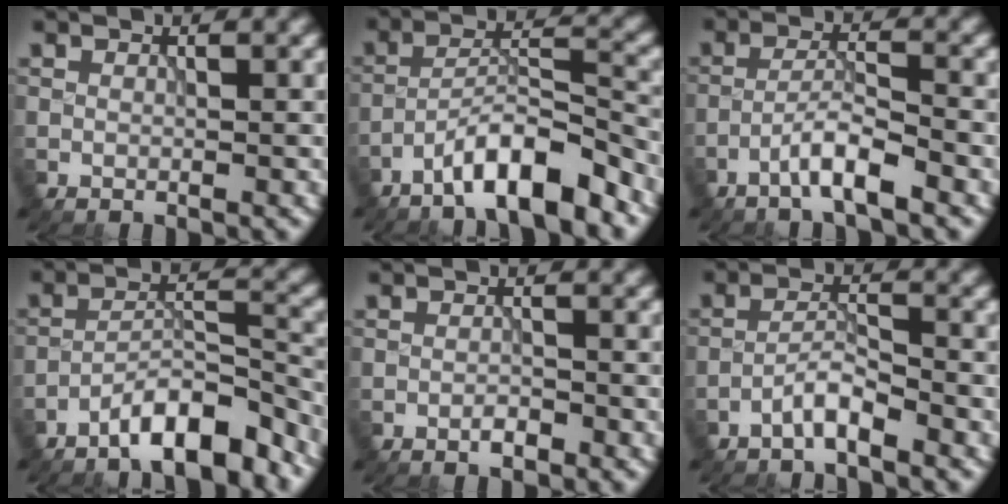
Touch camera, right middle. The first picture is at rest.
{"total": 6.7, "force": [-4.8, 1.2, 4.6], "torque": [-0.072, 0.013, -0.084]}
{"total": 3.6, "force": [-2.3, 0.3, 2.7], "torque": [-0.049, 0.013, -0.050]}
{"total": 6.6, "force": [-5.2, 1.4, 3.8], "torque": [-0.053, 0.008, -0.089]}
{"total": 1.2, "force": [-0.8, 0.4, 0.8], "torque": [-0.014, 0.001, -0.015]}
{"total": 2.3, "force": [-1.8, 0.2, 1.4], "torque": [-0.024, 0.011, -0.040]}